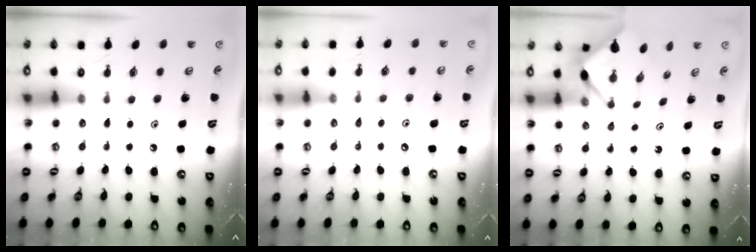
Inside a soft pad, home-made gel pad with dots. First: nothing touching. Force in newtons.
{"total": 1.9, "press": 1.9, "slide": 0.4}
{"total": 2.9, "press": 2.8, "slide": 0.4}